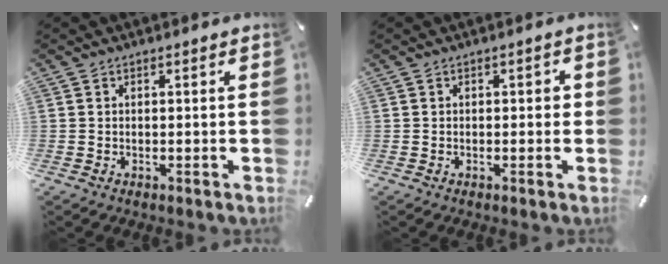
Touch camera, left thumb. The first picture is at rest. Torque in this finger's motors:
{"motor_torque": [-0.01, 0.36, 0.12, 0.00, 0.00]}